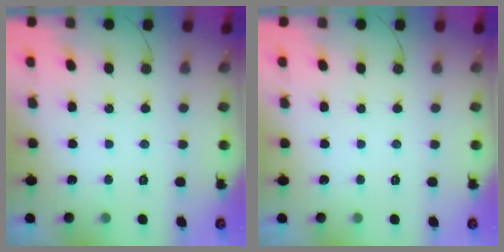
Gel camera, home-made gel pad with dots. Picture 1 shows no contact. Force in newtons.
{"total": 0.0}